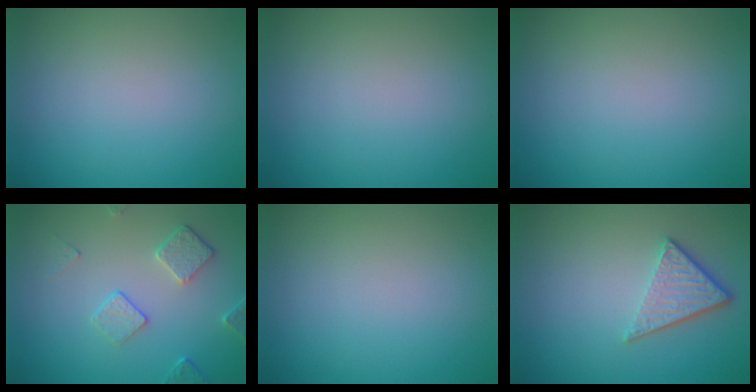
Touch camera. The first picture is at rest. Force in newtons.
{"total": 0.0}
{"total": 0.0}
{"total": 2.7, "press": 2.0, "slide": 1.7}
{"total": 0.0}
{"total": 3.7, "press": 2.8, "slide": 2.5}